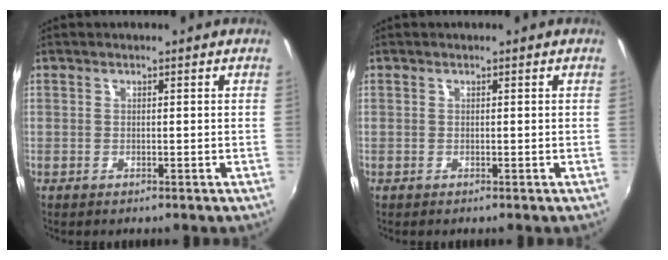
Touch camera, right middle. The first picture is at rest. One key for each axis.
{"total": 0.0}